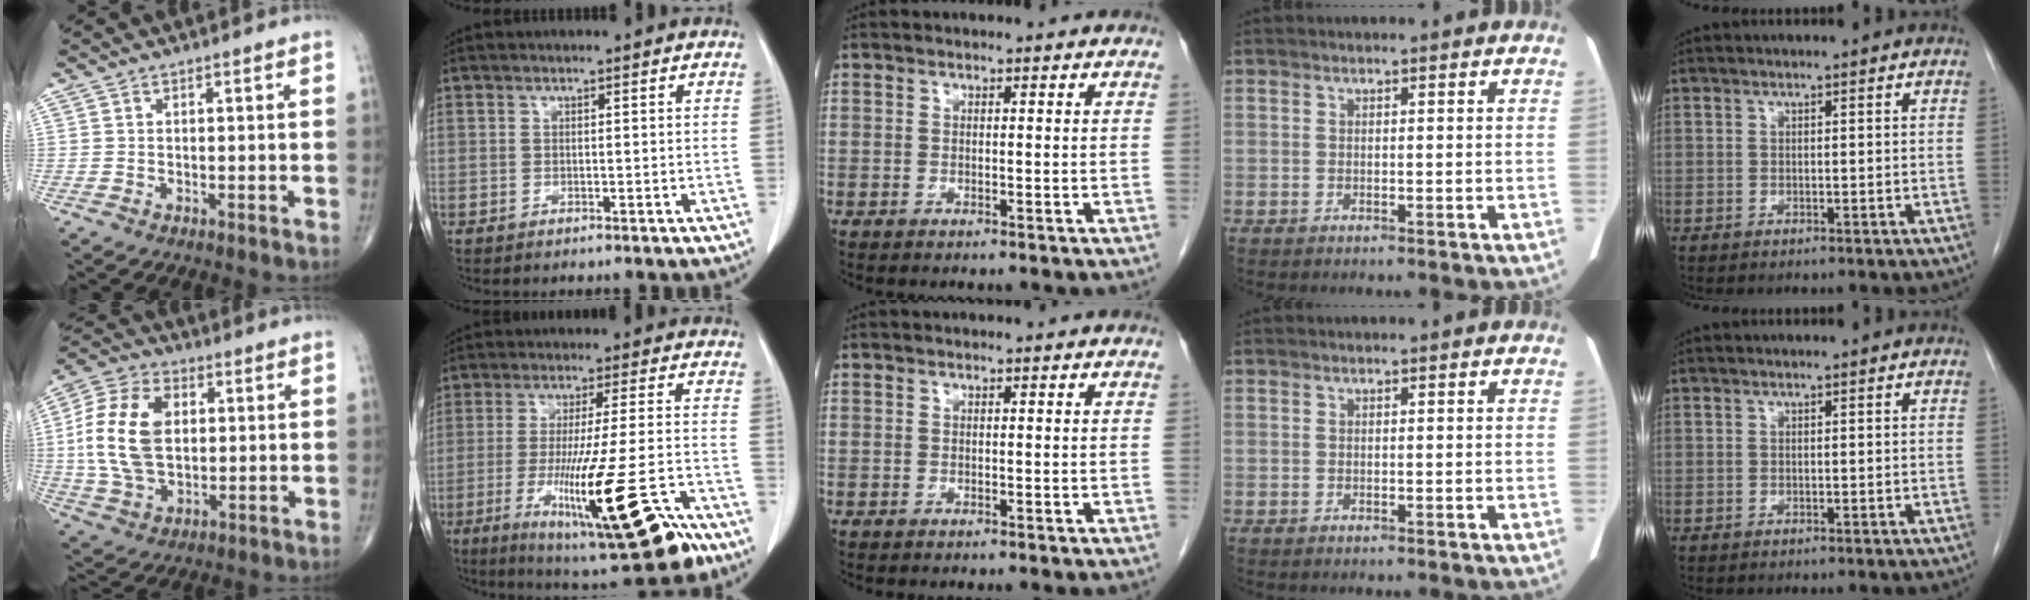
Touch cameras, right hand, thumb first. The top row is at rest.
{"thumb": {"total": 17.0, "force": [1.8, 10.9, 12.9], "torque": [-0.247, 0.008, 0.034]}, "index": {"total": 20.4, "force": [-10.2, 2.2, 17.5], "torque": [-0.253, -0.030, -0.157]}}